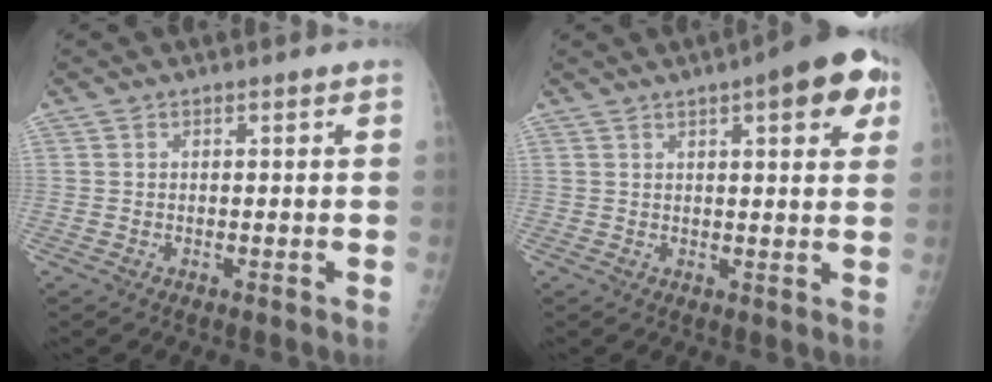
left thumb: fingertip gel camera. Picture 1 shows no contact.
{"total": 10.4, "force": [4.6, 3.0, 8.8], "torque": [-0.088, -0.003, 0.050]}